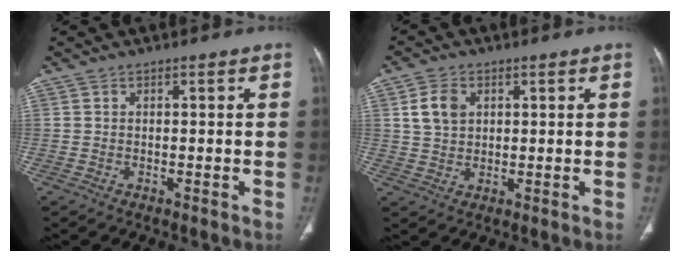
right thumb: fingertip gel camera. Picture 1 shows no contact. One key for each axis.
{"total": 5.3, "fx": 1.7, "fy": 3.9, "fz": 3.1, "tx": -0.049, "ty": -0.003, "tz": 0.033}